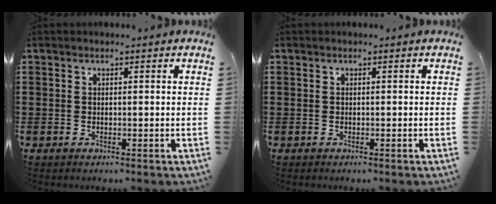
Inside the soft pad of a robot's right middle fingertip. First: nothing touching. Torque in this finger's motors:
{"motor_torque": [0.05, -0.02, -0.05, 0.02]}